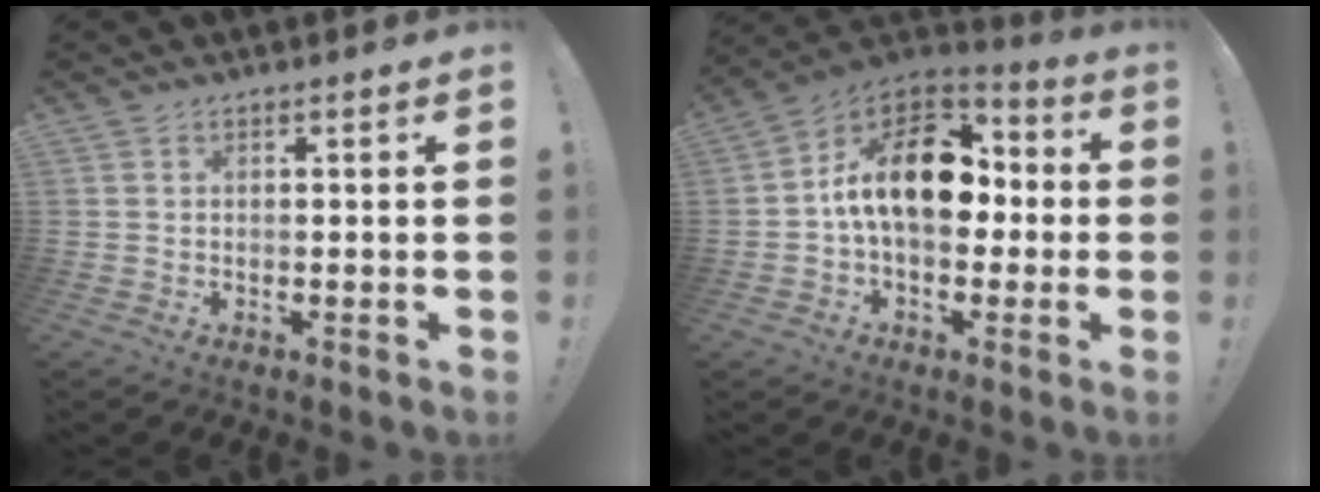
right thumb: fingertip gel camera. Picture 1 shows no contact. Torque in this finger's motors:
{"motor_torque": [2.72, 2.29, 0.15, 0.02, 0.15]}